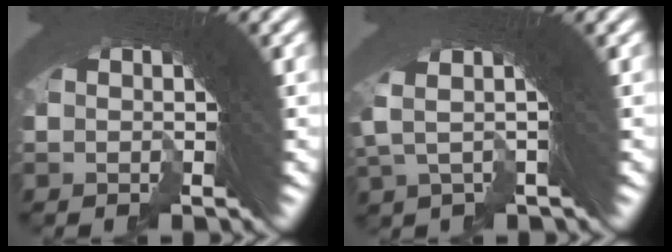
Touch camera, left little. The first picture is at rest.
{"total": 5.7, "force": [2.4, 2.3, 4.7], "torque": [-0.071, 0.028, 0.022]}